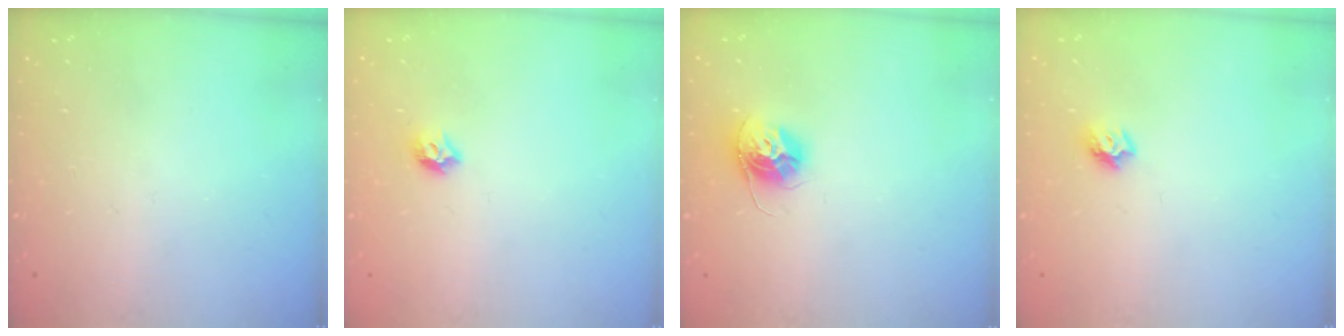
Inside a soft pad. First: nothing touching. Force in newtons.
{"total": 5.5, "press": 5.4, "slide": 0.9}
{"total": 11.3, "press": 11.2, "slide": 0.8}
{"total": 7.0, "press": 7.0, "slide": 0.7}